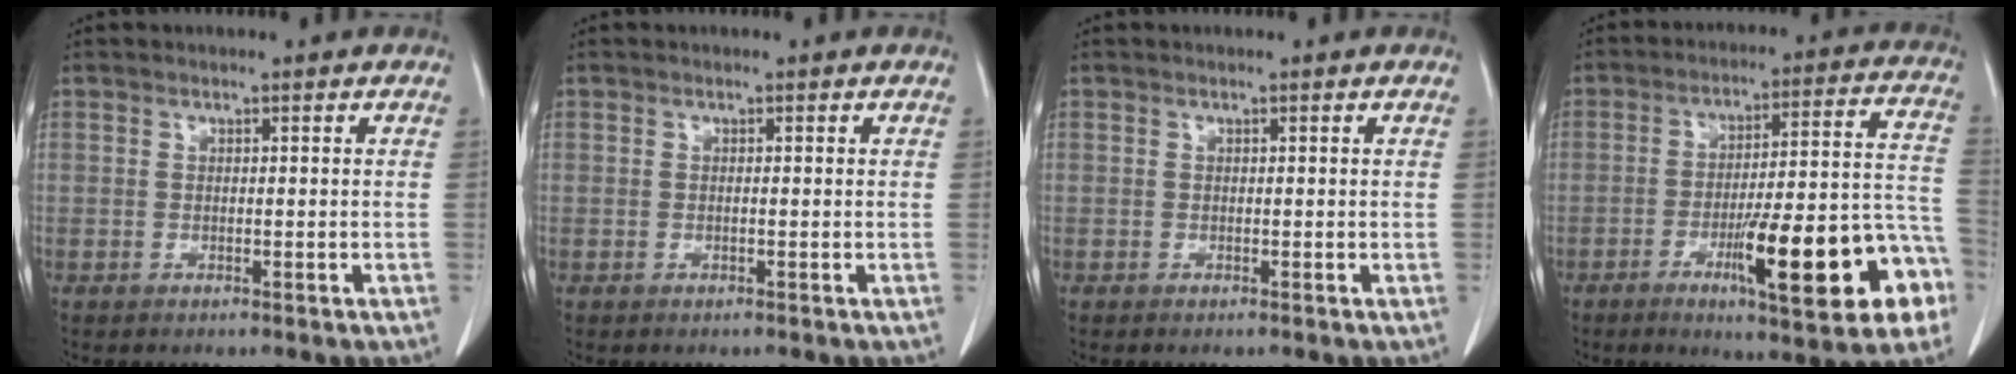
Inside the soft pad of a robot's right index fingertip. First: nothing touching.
{"total": 0.0}
{"total": 0.0}
{"total": 20.0, "force": [-7.9, 2.8, 18.2], "torque": [-0.206, 0.017, -0.102]}